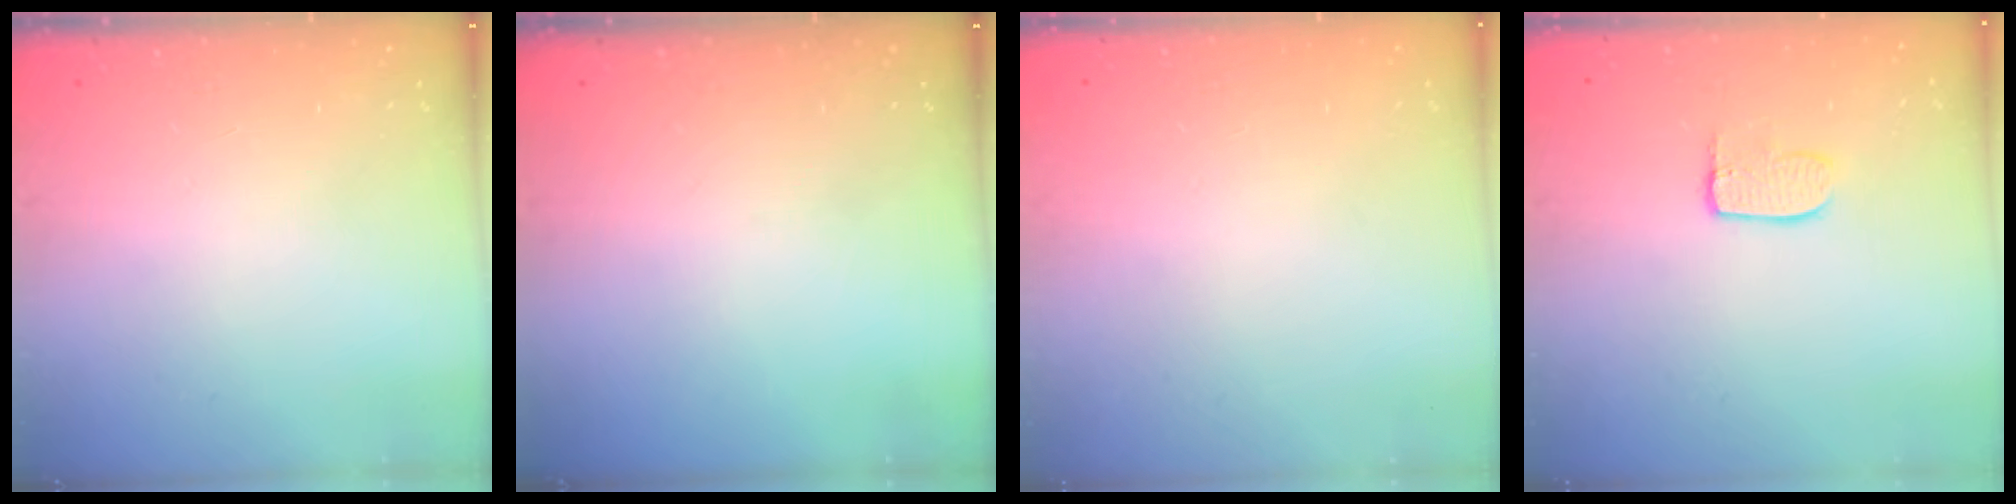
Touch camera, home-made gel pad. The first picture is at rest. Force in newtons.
{"total": 0.0}
{"total": 0.0}
{"total": 6.8, "press": 6.8, "slide": 0.1}